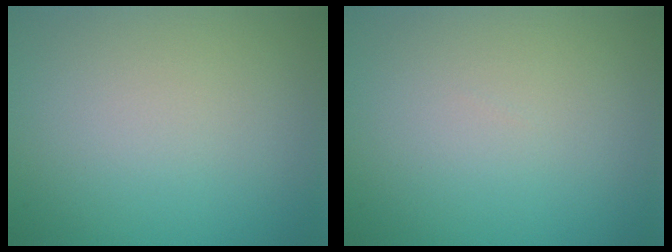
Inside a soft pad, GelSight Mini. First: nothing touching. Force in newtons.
{"total": 0.0}